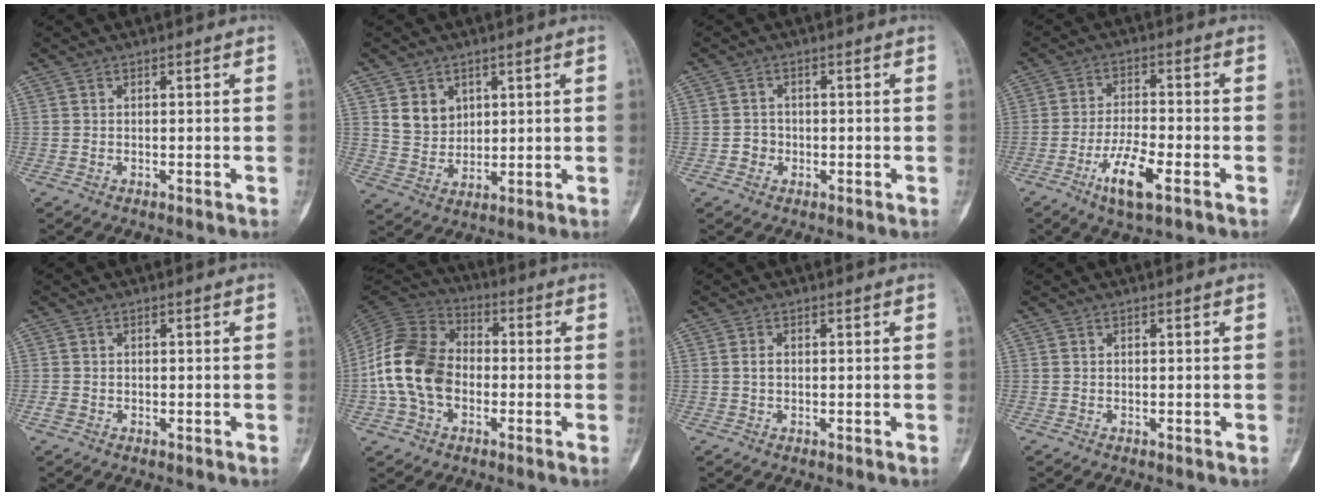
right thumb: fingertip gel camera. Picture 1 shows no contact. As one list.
[{"total": 6.1, "force": [2.6, 5.0, 2.5], "torque": [-0.019, -0.020, 0.056]}, {"total": 2.1, "force": [-0.7, 1.9, 0.5], "torque": [0.005, 0.009, -0.018]}, {"total": 8.6, "force": [-4.2, 2.3, 7.2], "torque": [-0.140, 0.013, -0.073]}, {"total": 1.0, "force": [-0.4, 0.9, 0.3], "torque": [-0.007, 0.002, -0.007]}, {"total": 15.7, "force": [-2.4, 11.6, 10.2], "torque": [-0.185, 0.032, -0.054]}, {"total": 1.4, "force": [0.0, 1.0, 1.0], "torque": [-0.017, 0.004, 0.001]}, {"total": 0.0}]